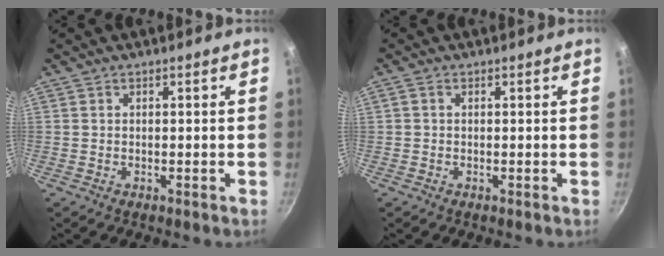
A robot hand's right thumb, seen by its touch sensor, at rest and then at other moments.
{"total": 0.9, "force": [0.1, 0.7, 0.5], "torque": [-0.010, 0.005, 0.002]}